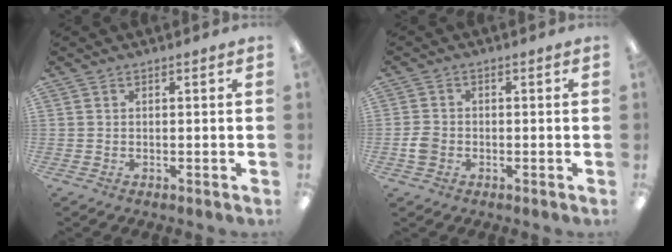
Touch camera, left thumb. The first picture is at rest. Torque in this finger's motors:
{"motor_torque": [-0.10, 0.12, 0.15, -0.15, 0.01]}